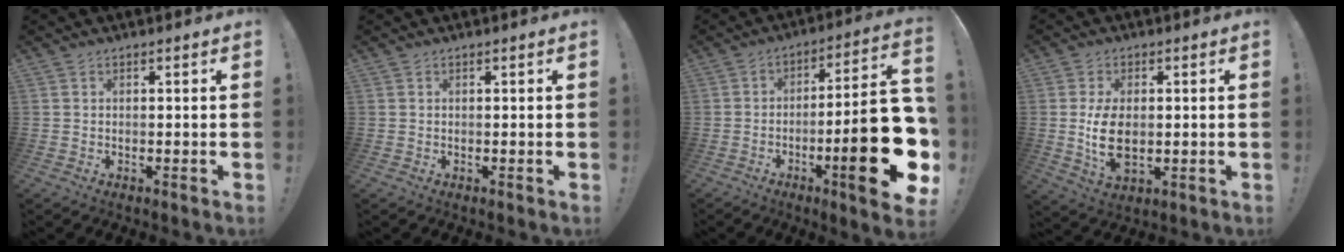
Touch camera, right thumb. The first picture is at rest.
{"total": 0.0}
{"total": 24.8, "force": [-6.9, 5.8, 23.1], "torque": [-0.334, 0.030, -0.099]}
{"total": 9.8, "force": [-0.3, 5.7, 8.0], "torque": [-0.145, -0.015, -0.007]}